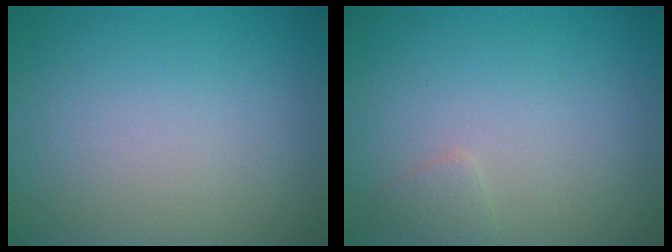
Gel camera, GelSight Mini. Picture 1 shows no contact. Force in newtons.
{"total": 0.9, "press": 0.9, "slide": 0.1}